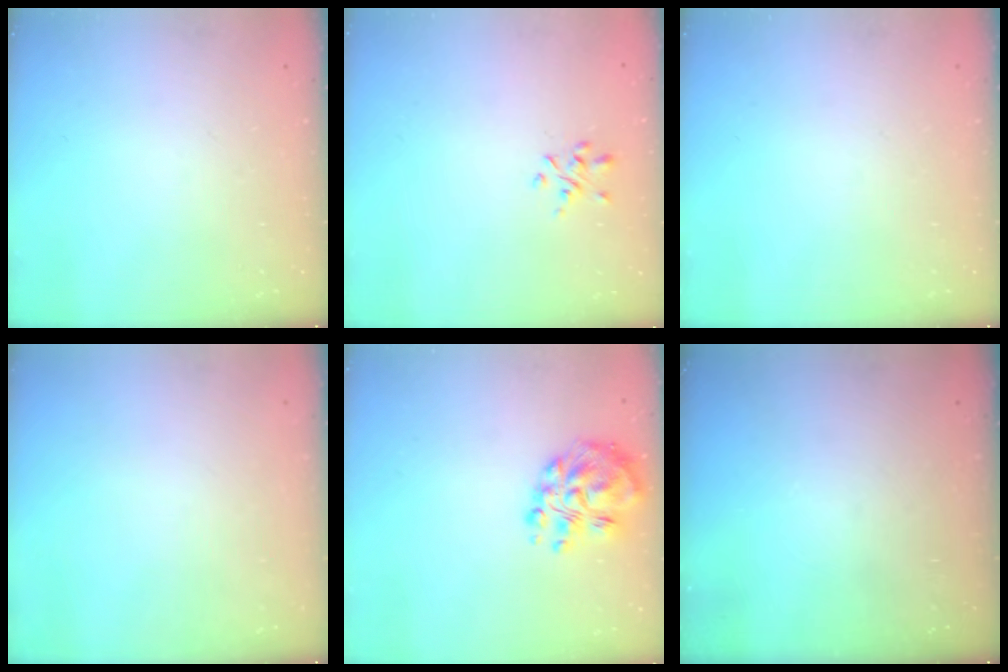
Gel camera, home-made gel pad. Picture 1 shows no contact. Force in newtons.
{"total": 1.8, "press": 1.6, "slide": 0.6}
{"total": 0.0}
{"total": 0.0}
{"total": 11.0, "press": 10.7, "slide": 2.4}
{"total": 0.0}